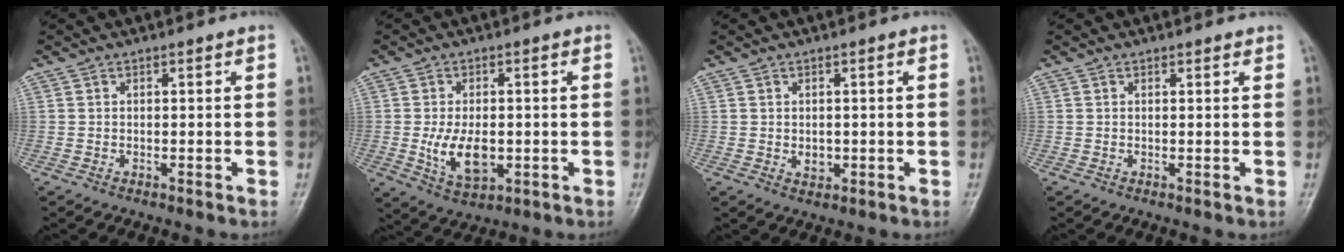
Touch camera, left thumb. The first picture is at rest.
{"total": 8.3, "force": [-1.1, 4.8, 6.6], "torque": [-0.109, -0.010, -0.011]}
{"total": 2.1, "force": [-0.1, 1.7, 1.4], "torque": [-0.012, -0.001, 0.003]}
{"total": 0.8, "force": [0.7, 0.3, 0.3], "torque": [-0.003, -0.003, 0.007]}